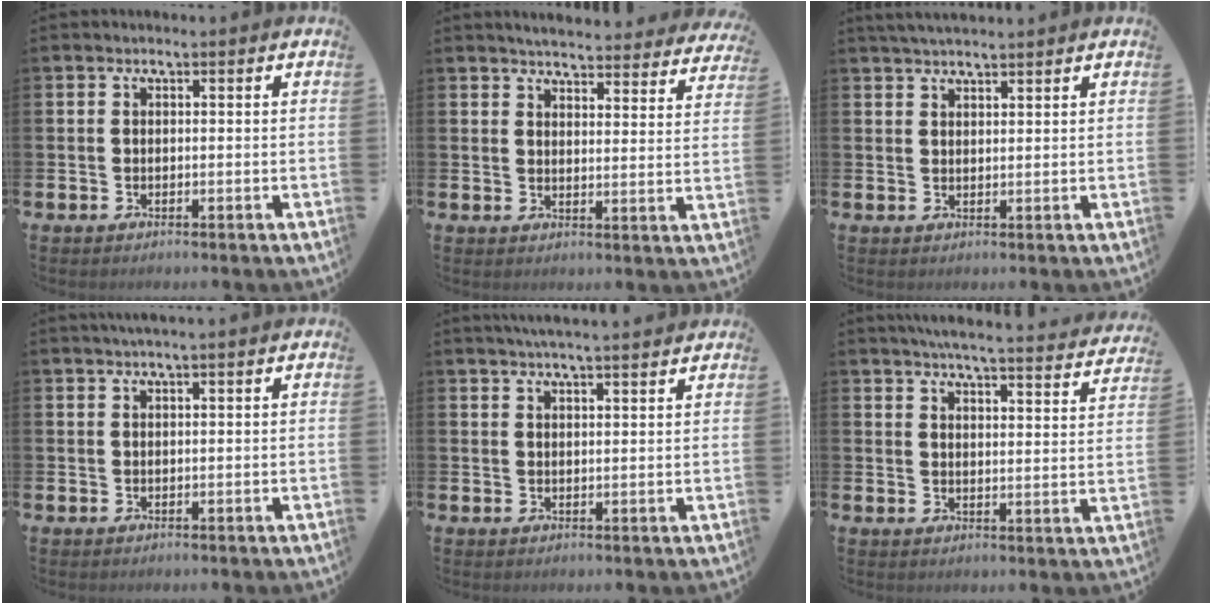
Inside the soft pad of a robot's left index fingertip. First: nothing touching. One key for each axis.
{"total": 4.5, "fx": 4.4, "fy": 0.5, "fz": 0.5, "tx": -0.023, "ty": -0.032, "tz": 0.076}
{"total": 2.8, "fx": 2.7, "fy": 0.3, "fz": 0.7, "tx": -0.017, "ty": -0.007, "tz": 0.050}
{"total": 1.4, "fx": 1.1, "fy": -0.1, "fz": 0.9, "tx": -0.017, "ty": 0.002, "tz": 0.019}
{"total": 3.6, "fx": 3.4, "fy": -0.2, "fz": 1.1, "tx": -0.031, "ty": -0.008, "tz": 0.063}
{"total": 5.5, "fx": 5.4, "fy": 0.0, "fz": 1.2, "tx": -0.033, "ty": -0.036, "tz": 0.093}